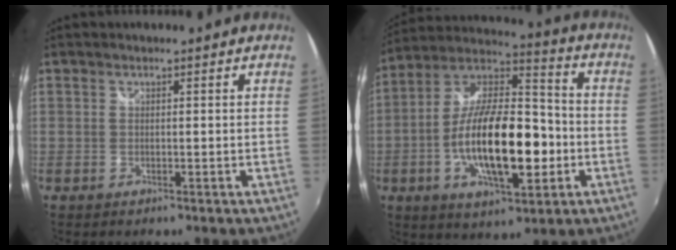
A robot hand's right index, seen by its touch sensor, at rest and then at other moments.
{"total": 21.1, "force": [-4.7, 8.3, 18.8], "torque": [-0.346, 0.006, -0.082]}